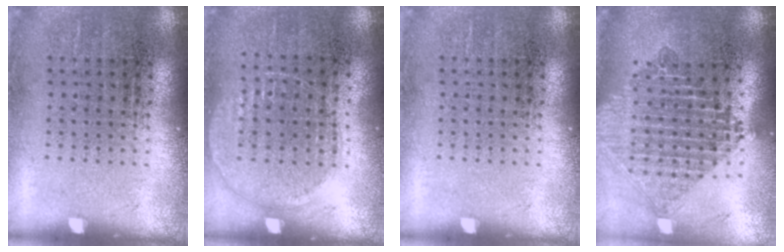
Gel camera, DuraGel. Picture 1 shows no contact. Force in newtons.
{"total": 1.0, "press": 0.9, "slide": 0.4}
{"total": 0.0}
{"total": 2.2, "press": 1.7, "slide": 1.4}